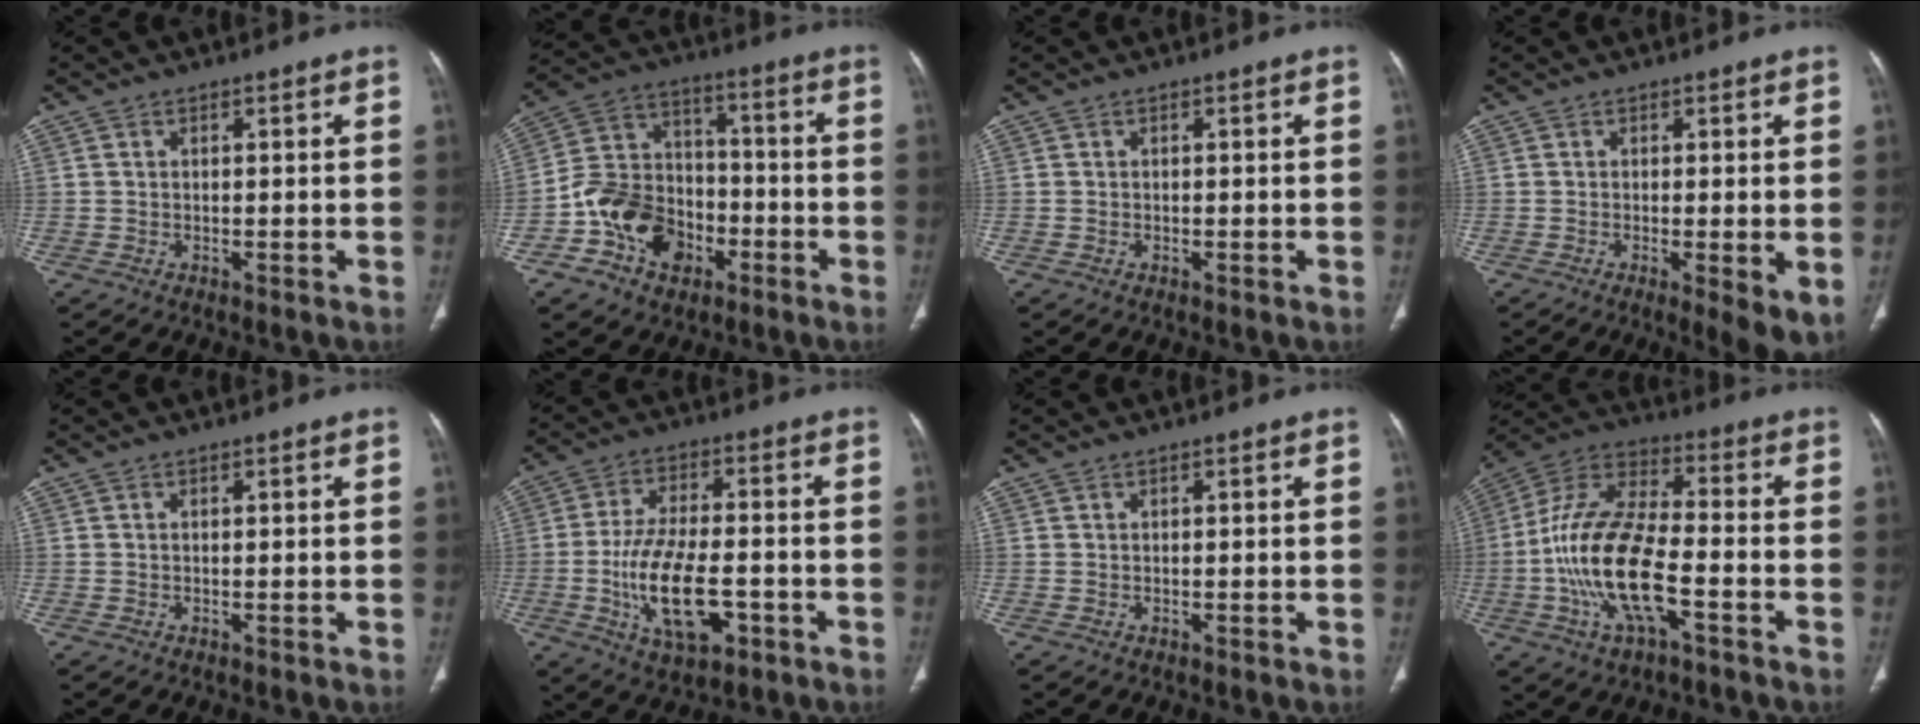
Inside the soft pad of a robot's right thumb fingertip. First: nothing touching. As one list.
[{"total": 14.7, "force": [-6.0, 11.2, 7.3], "torque": [-0.094, 0.057, -0.107]}, {"total": 0.0}, {"total": 6.2, "force": [-1.4, 1.2, 5.9], "torque": [-0.093, -0.021, -0.022]}, {"total": 0.0}, {"total": 14.1, "force": [-4.2, 6.4, 11.9], "torque": [-0.216, 0.012, -0.066]}, {"total": 0.0}, {"total": 18.2, "force": [-5.0, 7.1, 16.0], "torque": [-0.326, 0.033, -0.094]}]